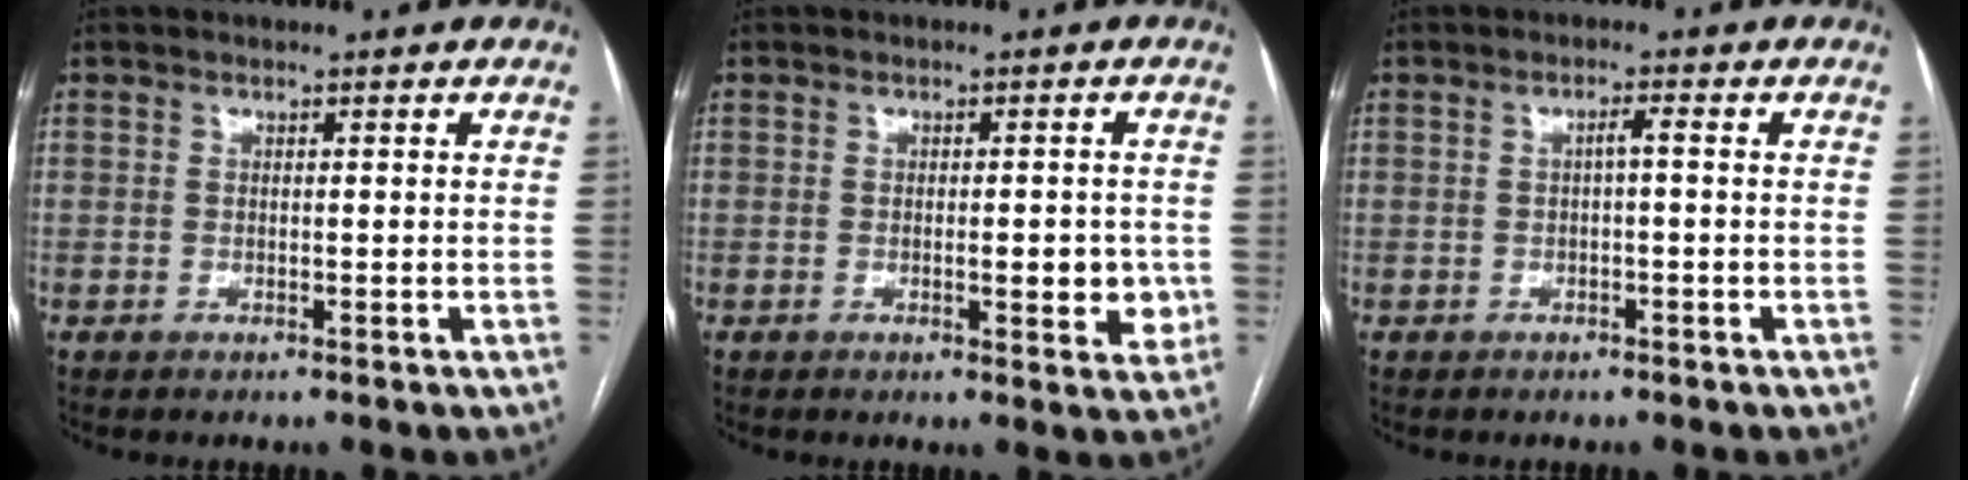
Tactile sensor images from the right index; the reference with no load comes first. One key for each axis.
{"total": 4.8, "fx": -0.7, "fy": 1.6, "fz": 4.4, "tx": -0.054, "ty": -0.004, "tz": -0.007}
{"total": 1.5, "fx": -0.1, "fy": 0.1, "fz": 1.4, "tx": -0.023, "ty": 0.004, "tz": 0.000}